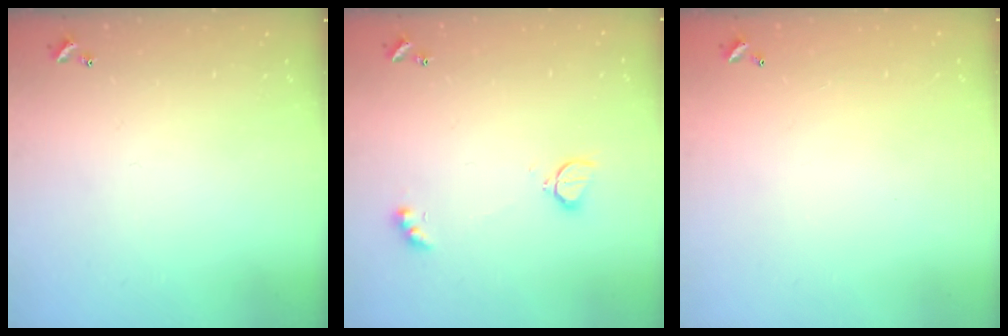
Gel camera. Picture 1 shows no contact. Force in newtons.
{"total": 2.8, "press": 2.7, "slide": 0.6}
{"total": 2.8, "press": 2.8, "slide": 0.1}